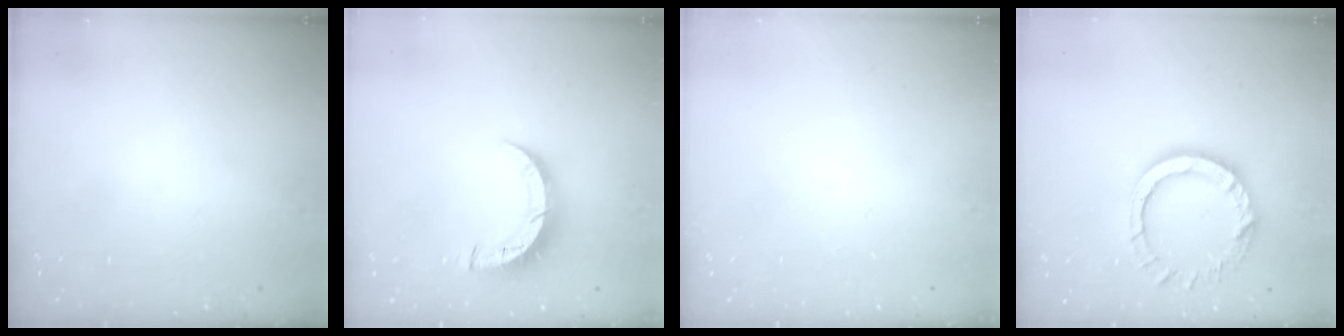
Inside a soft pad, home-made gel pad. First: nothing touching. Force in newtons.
{"total": 8.2, "press": 8.2, "slide": 0.6}
{"total": 0.0}
{"total": 10.5, "press": 10.4, "slide": 1.0}